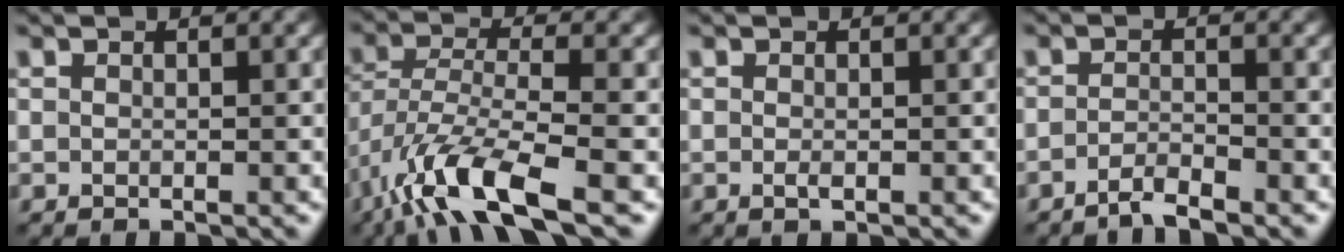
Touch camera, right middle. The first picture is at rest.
{"total": 8.8, "force": [-5.4, 2.3, 6.6], "torque": [-0.131, -0.003, -0.111]}
{"total": 0.6, "force": [-0.1, 0.2, 0.5], "torque": [-0.012, -0.003, -0.001]}
{"total": 1.9, "force": [-1.6, 0.2, 1.1], "torque": [-0.019, 0.001, -0.037]}